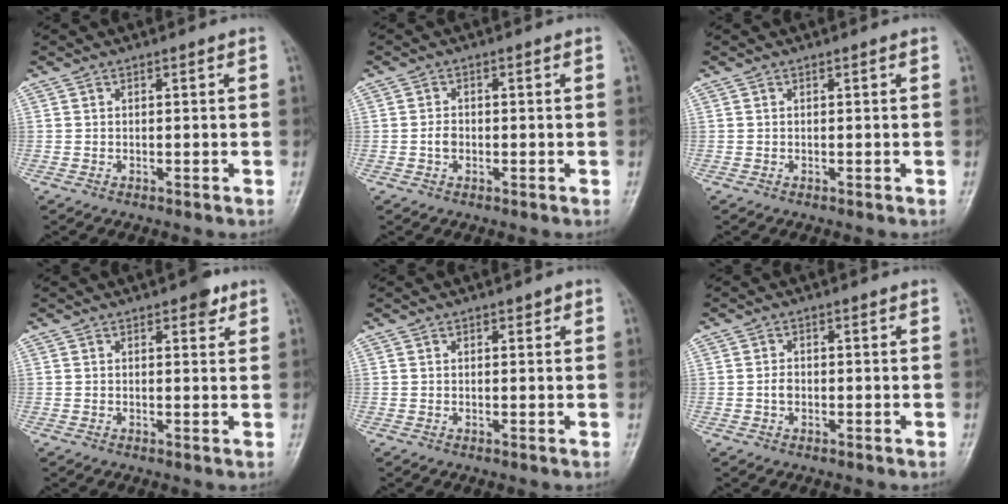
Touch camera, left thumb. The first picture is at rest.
{"total": 2.0, "force": [-0.5, 1.4, 1.2], "torque": [-0.019, 0.006, -0.012]}
{"total": 0.0}
{"total": 2.9, "force": [1.8, 1.4, 1.9], "torque": [-0.014, -0.006, 0.020]}
{"total": 1.4, "force": [0.8, 0.8, 0.9], "torque": [-0.001, -0.001, 0.008]}
{"total": 1.7, "force": [-0.4, 1.3, 1.1], "torque": [-0.017, 0.004, -0.009]}